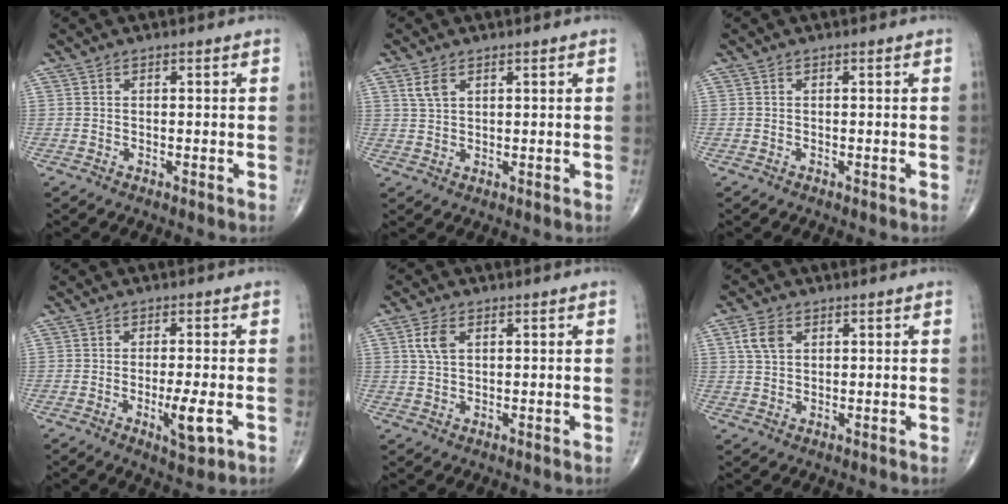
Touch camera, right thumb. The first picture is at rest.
{"total": 3.0, "force": [1.6, 1.7, 1.9], "torque": [-0.037, 0.000, 0.038]}
{"total": 0.0}
{"total": 5.4, "force": [-1.6, 1.2, 5.0], "torque": [-0.084, -0.008, -0.023]}
{"total": 4.1, "force": [1.4, 2.4, 3.0], "torque": [-0.062, 0.002, 0.030]}
{"total": 4.3, "force": [1.7, 2.9, 2.7], "torque": [-0.051, 0.002, 0.035]}